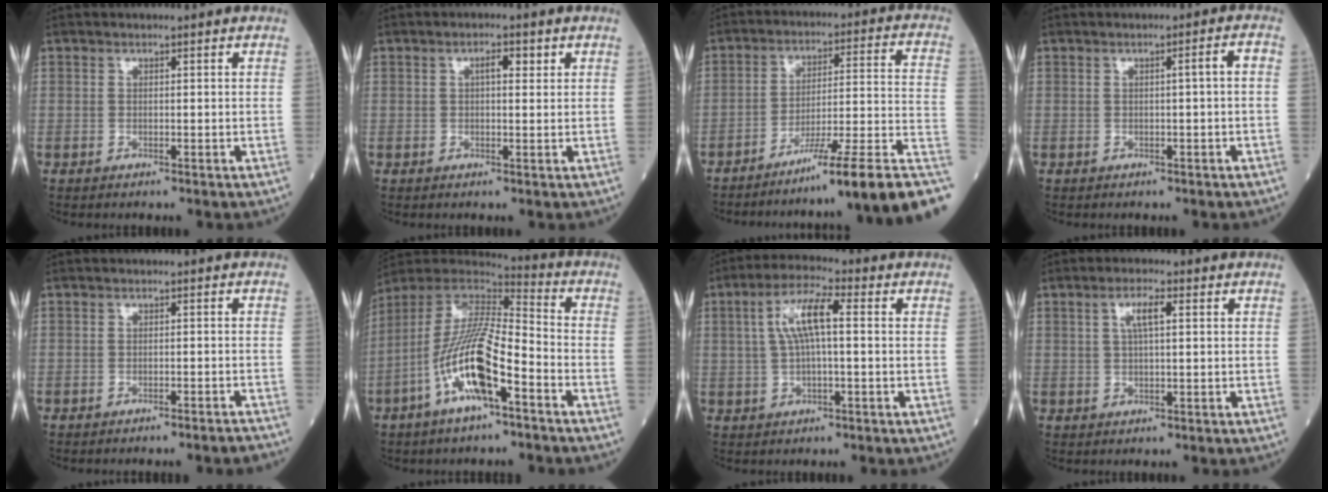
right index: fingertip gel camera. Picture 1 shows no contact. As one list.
[{"total": 2.4, "force": [0.9, 0.8, 2.1], "torque": [-0.036, 0.006, 0.014]}, {"total": 17.4, "force": [-12.2, -1.3, 12.3], "torque": [-0.118, 0.024, -0.188]}, {"total": 2.0, "force": [-0.1, -0.1, 2.0], "torque": [-0.028, 0.003, 0.000]}, {"total": 3.3, "force": [-3.2, 0.0, 0.9], "torque": [-0.010, 0.005, -0.039]}, {"total": 15.1, "force": [-6.3, 3.0, 13.4], "torque": [-0.271, -0.002, -0.119]}, {"total": 7.2, "force": [1.2, 1.5, 6.9], "torque": [-0.143, 0.022, 0.022]}, {"total": 3.5, "force": [1.1, 0.6, 3.2], "torque": [-0.063, 0.007, 0.022]}]